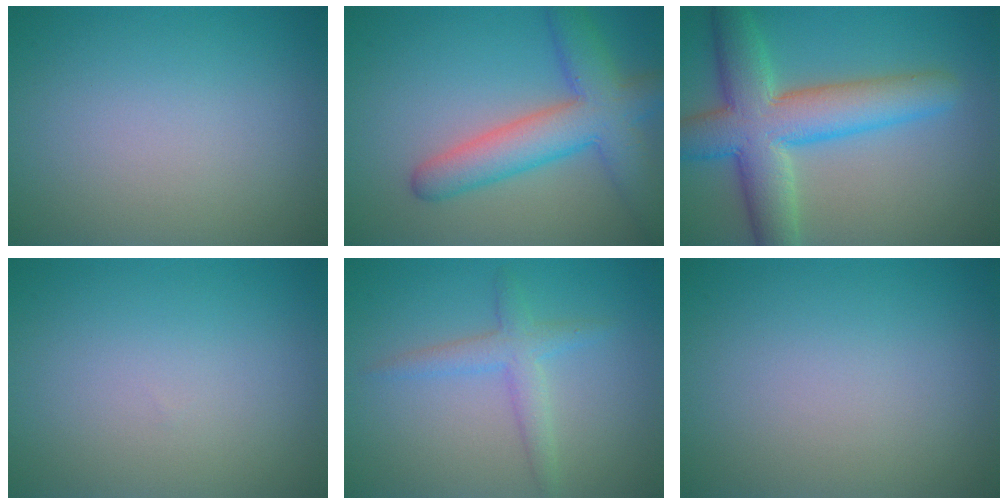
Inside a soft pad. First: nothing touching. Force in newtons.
{"total": 6.9, "press": 6.9, "slide": 0.2}
{"total": 8.9, "press": 8.9, "slide": 0.4}
{"total": 0.0}
{"total": 2.4, "press": 2.4, "slide": 0.2}
{"total": 0.0}